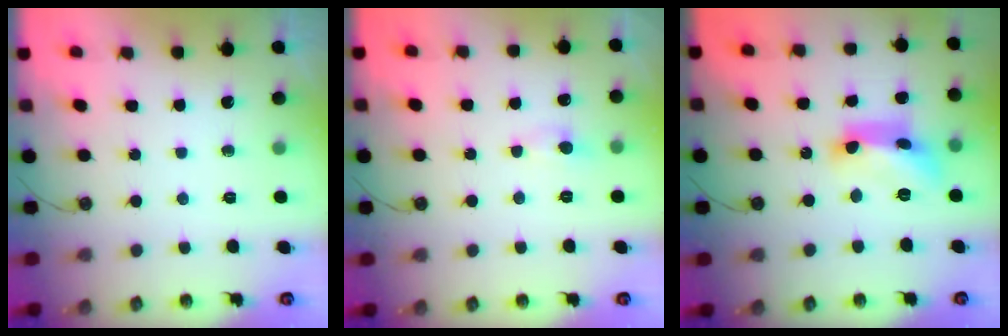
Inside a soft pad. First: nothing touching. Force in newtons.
{"total": 1.0, "press": 0.8, "slide": 0.6}
{"total": 11.6, "press": 11.5, "slide": 0.7}